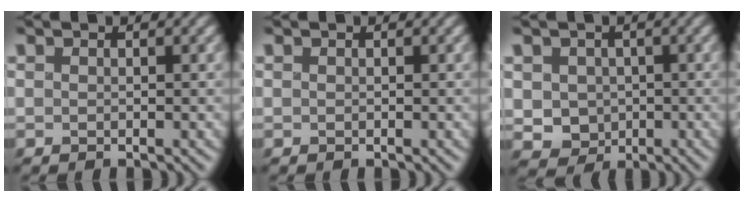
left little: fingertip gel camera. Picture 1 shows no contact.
{"total": 0.0}
{"total": 3.8, "force": [-0.3, 3.5, 1.5], "torque": [-0.044, -0.006, -0.001]}